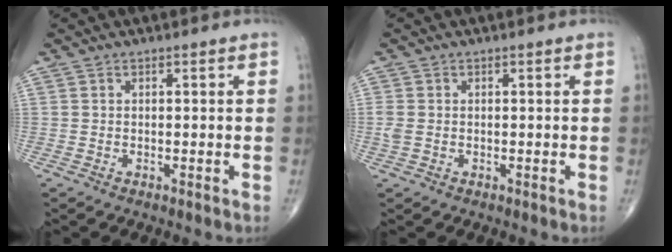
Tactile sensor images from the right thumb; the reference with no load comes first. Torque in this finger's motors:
{"motor_torque": [0.19, -0.11, 0.36, 0.20, 0.03]}